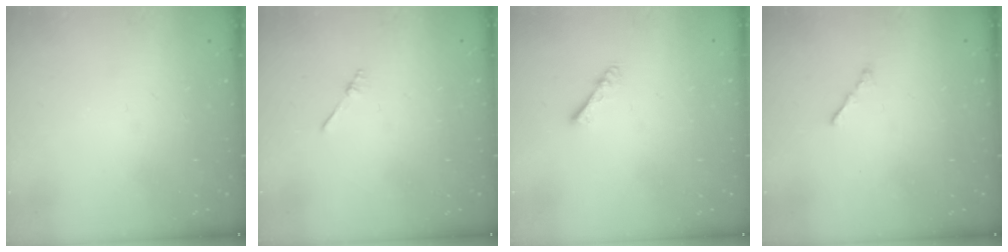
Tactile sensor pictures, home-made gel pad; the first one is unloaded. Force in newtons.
{"total": 2.0, "press": 2.0, "slide": 0.3}
{"total": 2.9, "press": 2.8, "slide": 0.5}
{"total": 0.9, "press": 0.8, "slide": 0.2}